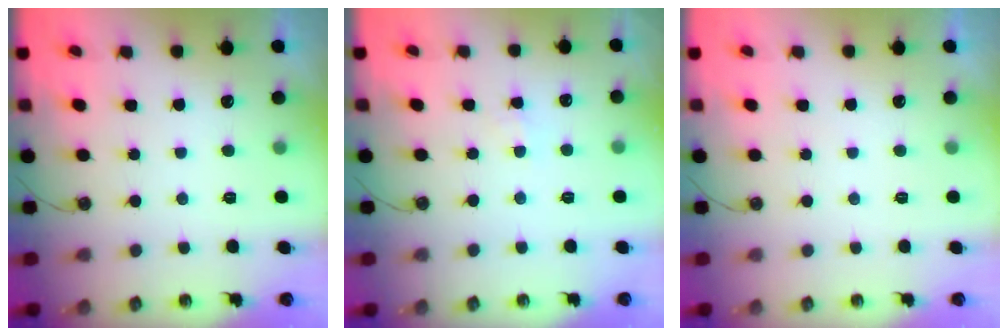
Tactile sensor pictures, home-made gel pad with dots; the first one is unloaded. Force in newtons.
{"total": 1.6, "press": 1.5, "slide": 0.3}
{"total": 0.0}